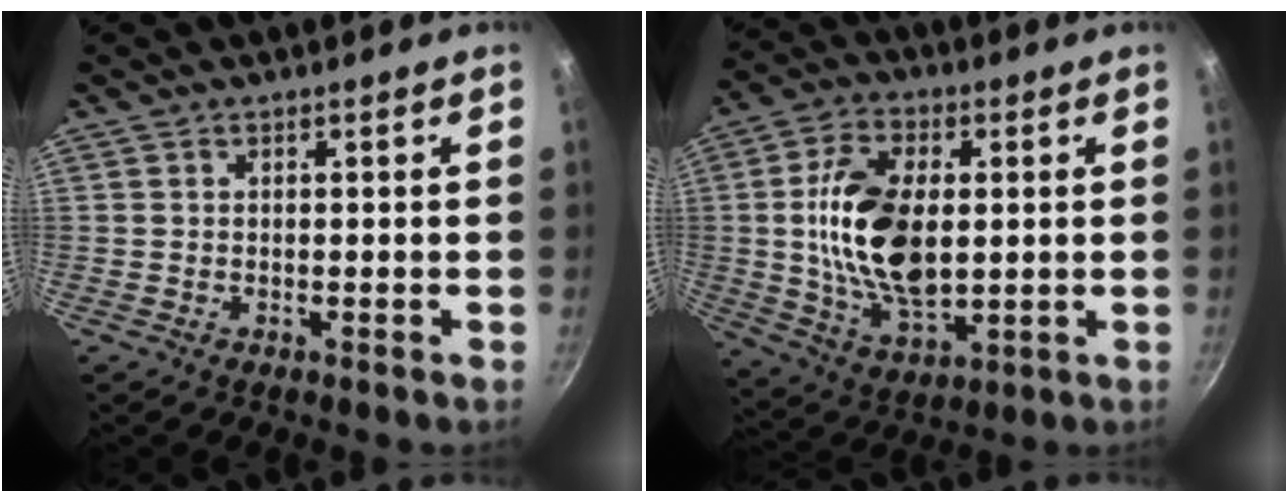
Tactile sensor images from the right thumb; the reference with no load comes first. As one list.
[{"total": 17.3, "force": [1.1, 9.6, 14.4], "torque": [-0.258, -0.008, 0.028]}]